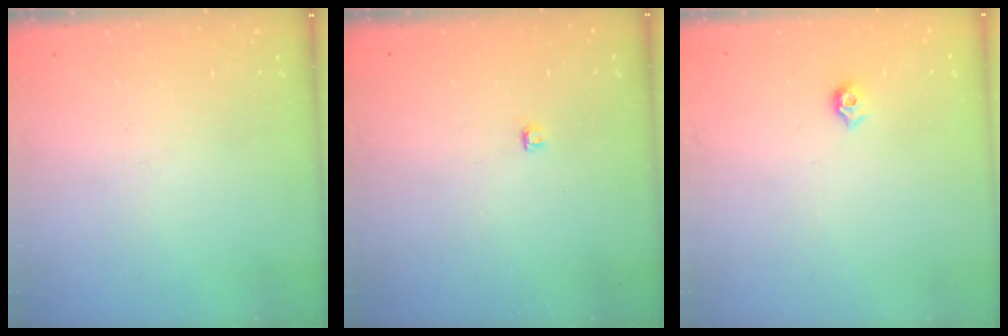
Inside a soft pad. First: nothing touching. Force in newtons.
{"total": 2.8, "press": 2.8, "slide": 0.4}
{"total": 5.8, "press": 5.8, "slide": 0.8}